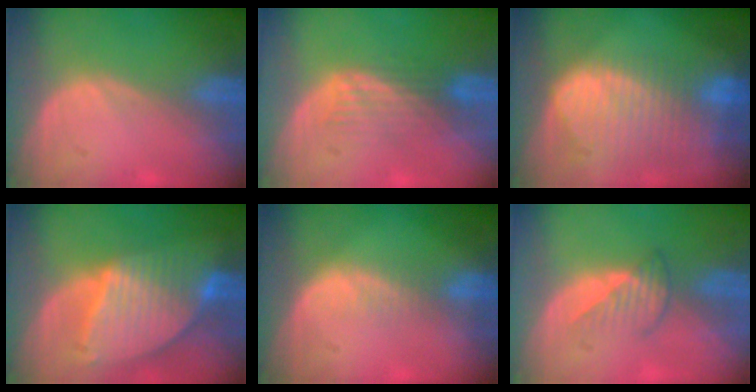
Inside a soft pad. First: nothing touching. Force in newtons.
{"total": 4.3, "press": 3.6, "slide": 2.4}
{"total": 10.6, "press": 9.1, "slide": 5.4}
{"total": 9.4, "press": 8.1, "slide": 4.9}
{"total": 2.0, "press": 2.0, "slide": 0.1}
{"total": 3.4, "press": 3.2, "slide": 1.3}